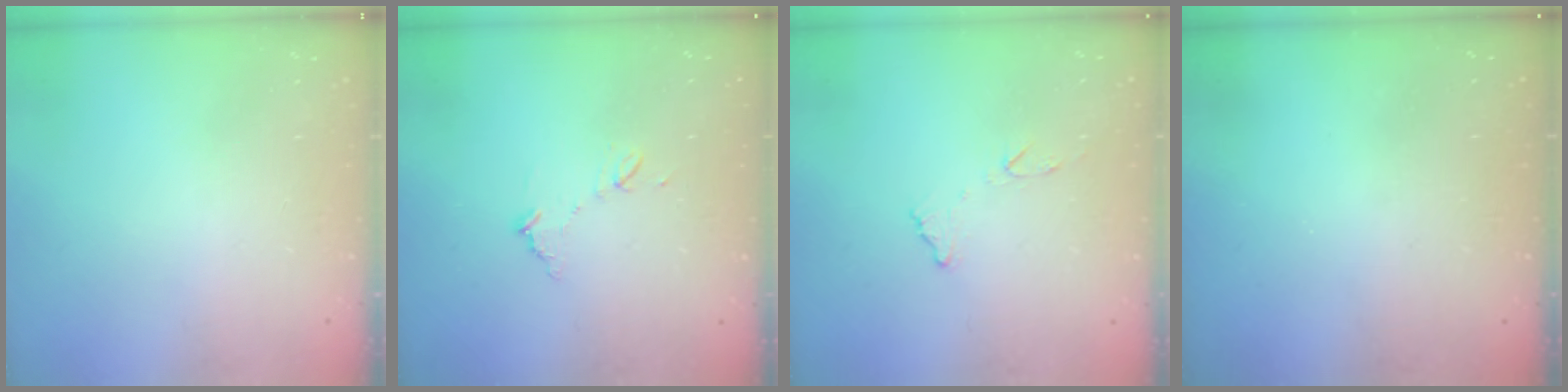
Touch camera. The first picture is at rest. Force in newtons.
{"total": 7.9, "press": 7.9, "slide": 0.5}
{"total": 7.6, "press": 7.5, "slide": 0.5}
{"total": 3.2, "press": 3.2, "slide": 0.1}